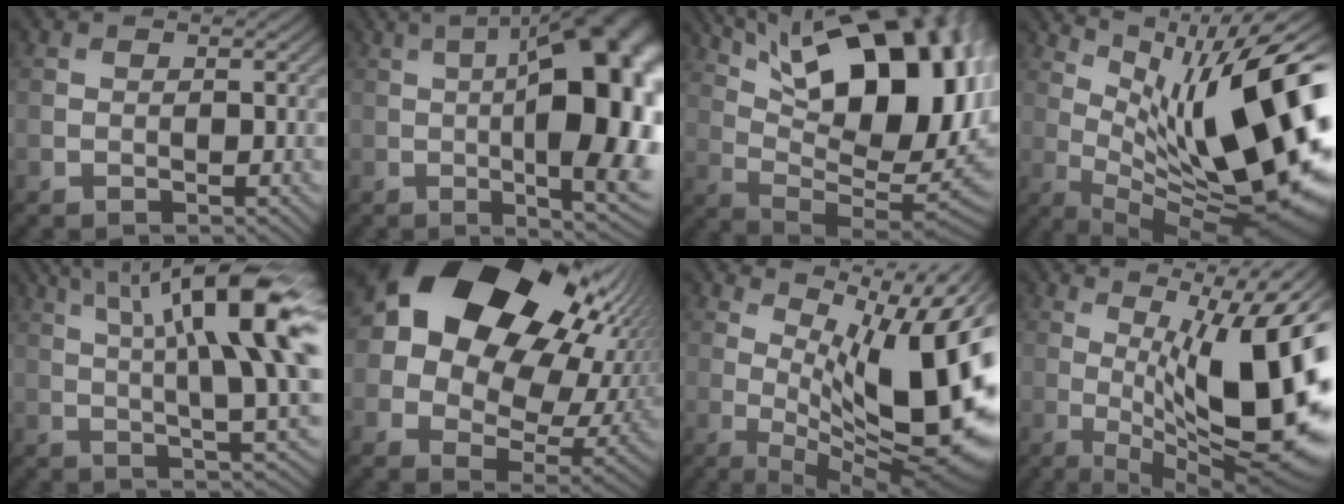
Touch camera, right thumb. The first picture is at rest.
{"total": 19.8, "force": [-0.4, 7.9, 18.2], "torque": [-0.191, 0.025, -0.006]}
{"total": 19.9, "force": [7.9, 8.4, 16.1], "torque": [-0.227, 0.047, 0.128]}
{"total": 19.0, "force": [3.2, 6.3, 17.7], "torque": [-0.234, 0.019, 0.066]}
{"total": 15.4, "force": [5.4, 3.7, 13.9], "torque": [-0.227, 0.018, 0.101]}
{"total": 19.6, "force": [6.8, 14.5, 11.4], "torque": [-0.208, 0.006, 0.136]}
{"total": 16.6, "force": [2.8, 5.3, 15.5], "torque": [-0.201, 0.014, 0.064]}
{"total": 18.2, "force": [0.1, 5.7, 17.3], "torque": [-0.230, 0.019, 0.009]}